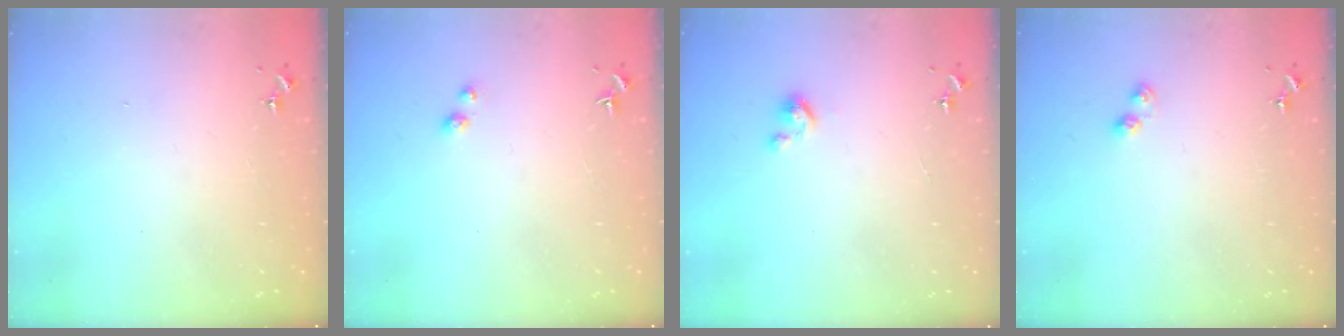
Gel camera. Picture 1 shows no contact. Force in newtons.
{"total": 2.9, "press": 2.9, "slide": 0.2}
{"total": 2.4, "press": 2.4, "slide": 0.2}
{"total": 4.6, "press": 4.6, "slide": 0.4}